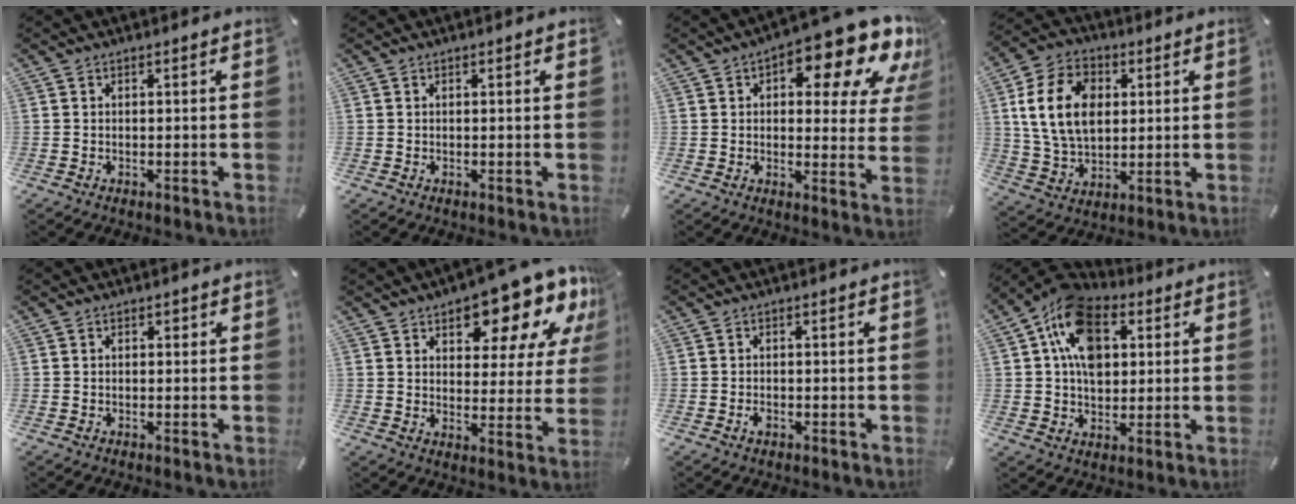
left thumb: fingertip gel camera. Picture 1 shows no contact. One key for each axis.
{"total": 0.0}
{"total": 17.1, "fx": 10.1, "fy": 7.0, "fz": 11.9, "tx": -0.153, "ty": -0.070, "tz": 0.162}
{"total": 14.1, "fx": 2.7, "fy": 10.5, "fz": 8.9, "tx": -0.183, "ty": 0.012, "tz": 0.050}
{"total": 0.8, "fx": 0.1, "fy": 0.8, "fz": 0.3, "tx": 0.001, "ty": 0.002, "tz": -0.002}
{"total": 15.4, "fx": 11.1, "fy": 6.5, "fz": 8.4, "tx": -0.105, "ty": -0.085, "tz": 0.184}
{"total": 1.3, "fx": -0.7, "fy": 0.7, "fz": 0.9, "tx": -0.017, "ty": 0.001, "tz": -0.013}
{"total": 14.7, "fx": 4.4, "fy": 10.8, "fz": 8.9, "tx": -0.165, "ty": -0.005, "tz": 0.083}